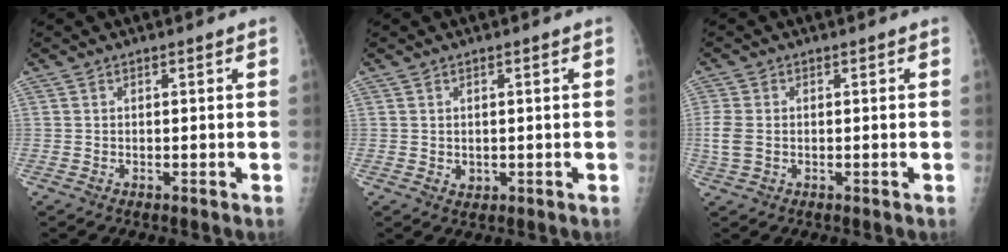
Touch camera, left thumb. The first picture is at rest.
{"total": 1.6, "force": [0.0, 1.3, 1.0], "torque": [-0.009, -0.001, 0.005]}
{"total": 4.1, "force": [-0.3, 2.8, 2.9], "torque": [-0.086, 0.001, -0.008]}